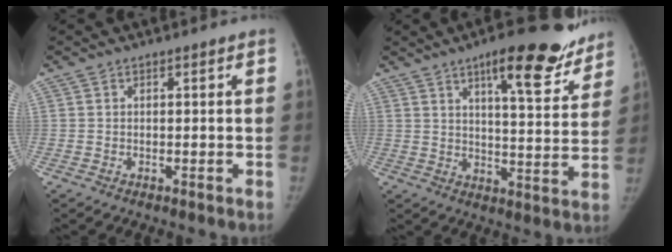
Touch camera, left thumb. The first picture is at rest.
{"total": 15.8, "force": [10.7, 4.5, 10.7], "torque": [-0.109, -0.055, 0.152]}